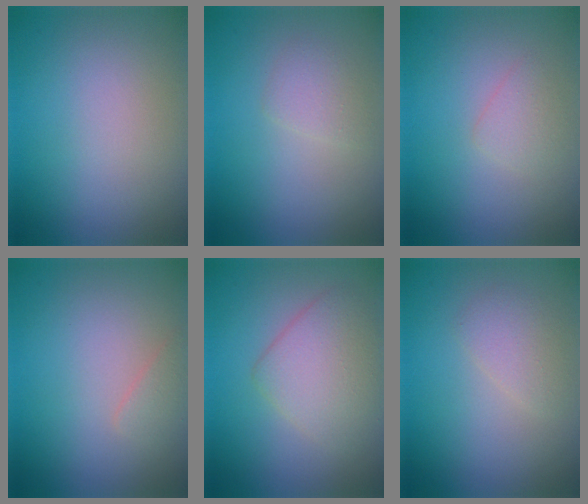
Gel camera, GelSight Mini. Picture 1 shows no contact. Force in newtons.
{"total": 1.5, "press": 1.5, "slide": 0.2}
{"total": 1.3, "press": 1.3, "slide": 0.1}
{"total": 0.9, "press": 0.9, "slide": 0.1}
{"total": 3.9, "press": 3.9, "slide": 0.1}
{"total": 1.5, "press": 1.5, "slide": 0.1}